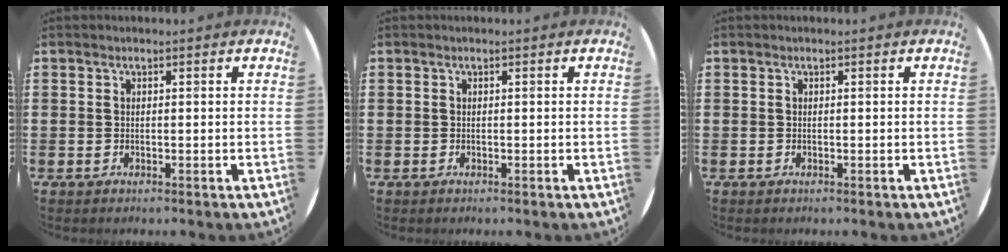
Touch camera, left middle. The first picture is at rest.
{"total": 0.0}
{"total": 0.0}